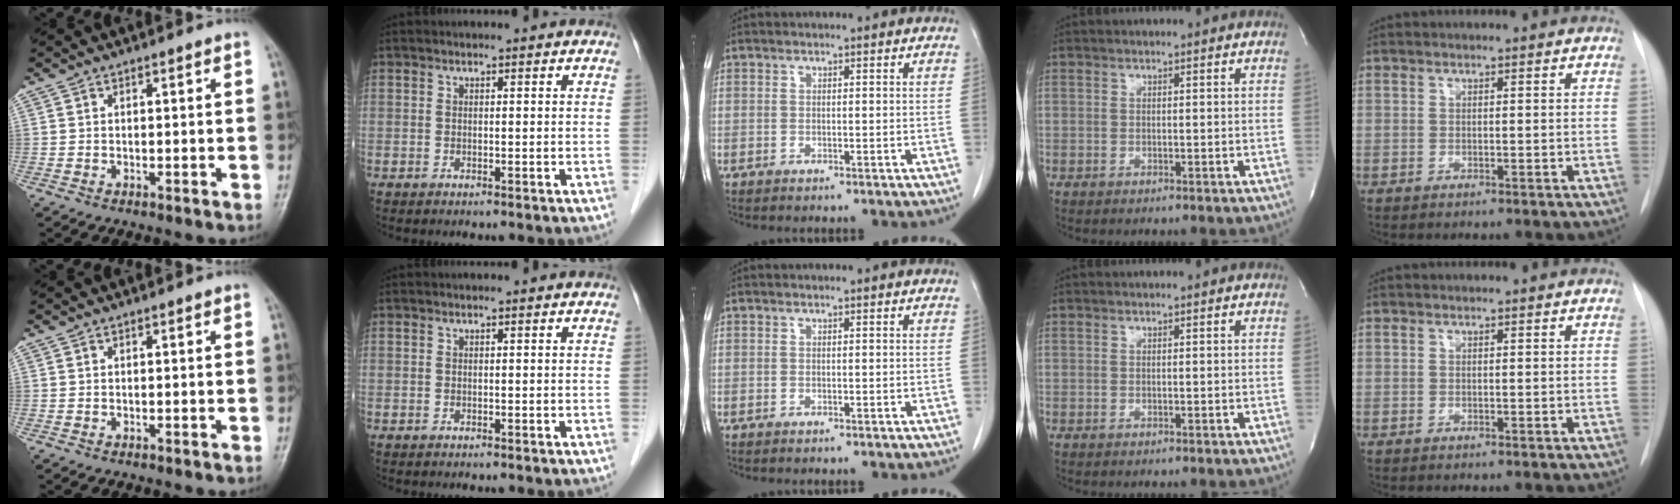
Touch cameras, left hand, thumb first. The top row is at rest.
{}